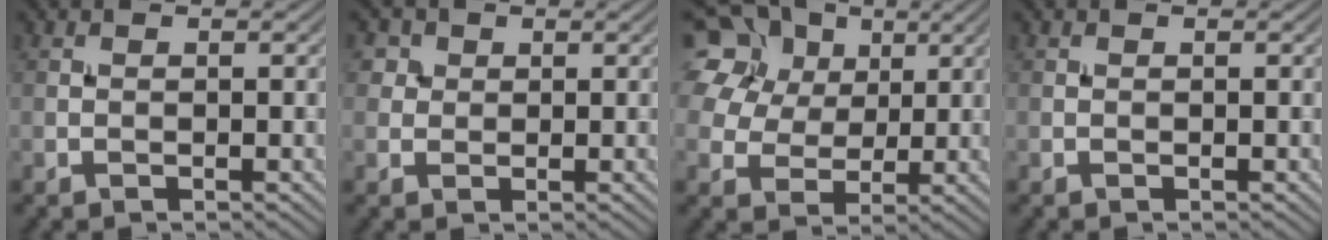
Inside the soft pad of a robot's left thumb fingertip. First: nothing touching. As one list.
[{"total": 3.1, "force": [1.4, 2.6, 1.0], "torque": [-0.037, 0.001, 0.025]}, {"total": 16.8, "force": [8.5, 11.9, 8.1], "torque": [-0.245, 0.048, 0.179]}, {"total": 0.0}]